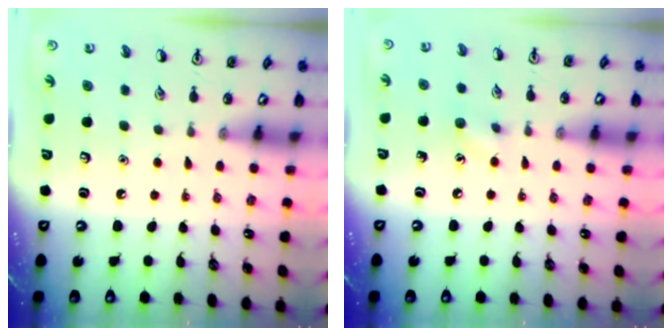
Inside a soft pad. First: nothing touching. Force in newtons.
{"total": 5.6, "press": 5.4, "slide": 1.6}